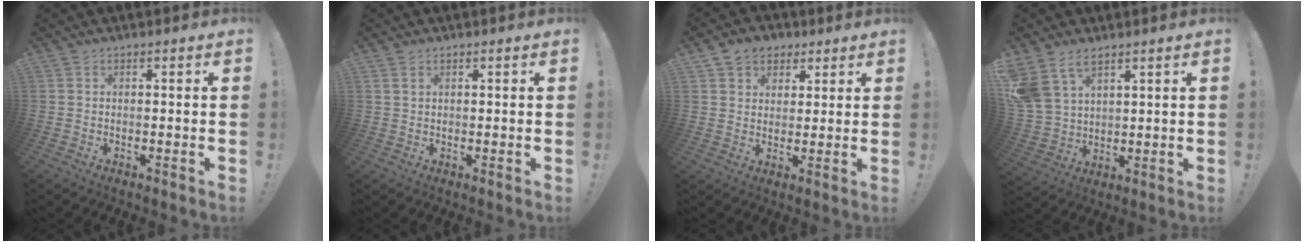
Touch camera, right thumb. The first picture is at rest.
{"total": 1.7, "force": [0.9, 1.1, 0.9], "torque": [-0.011, -0.001, 0.016]}
{"total": 6.5, "force": [3.1, 5.5, 1.5], "torque": [-0.019, -0.015, 0.063]}
{"total": 9.9, "force": [6.8, 5.7, 4.5], "torque": [-0.100, -0.032, 0.140]}